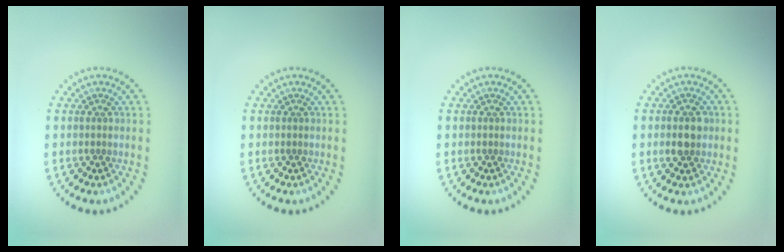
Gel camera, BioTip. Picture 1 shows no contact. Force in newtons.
{"total": 0.0}
{"total": 0.0}
{"total": 2.2, "press": 2.2, "slide": 0.2}